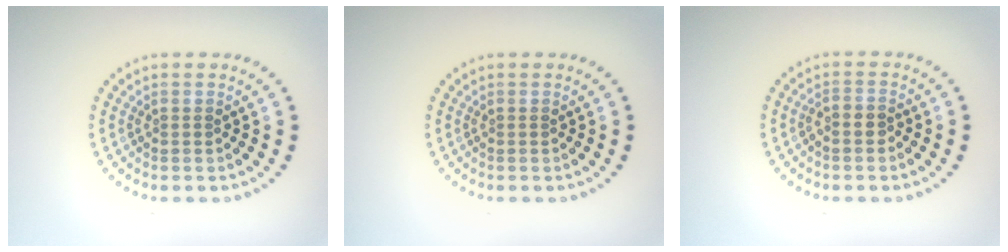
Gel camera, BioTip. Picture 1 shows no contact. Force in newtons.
{"total": 0.0}
{"total": 1.2, "press": 0.9, "slide": 0.7}